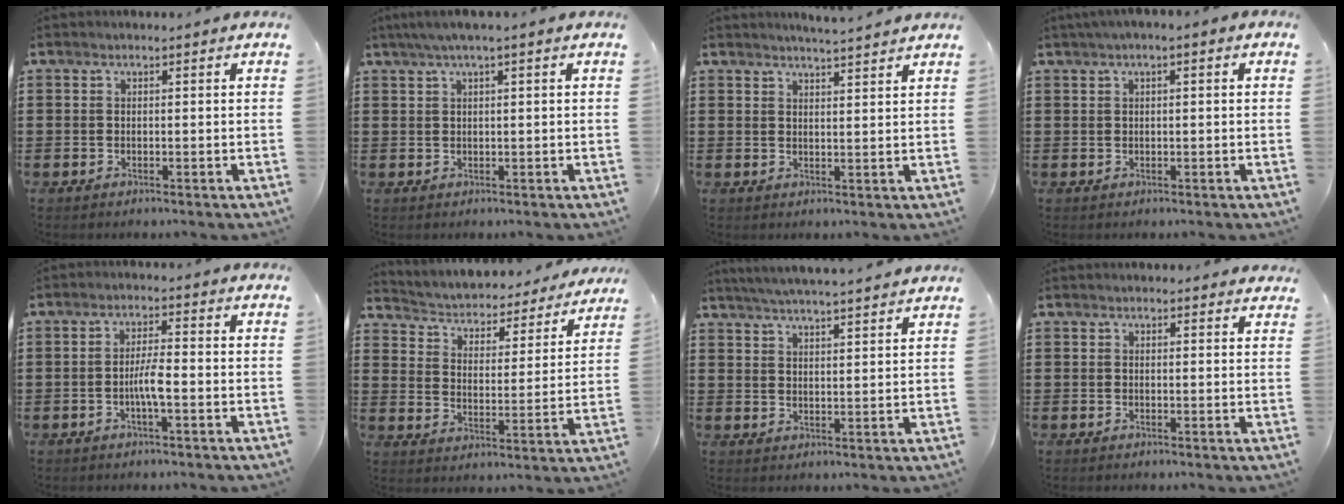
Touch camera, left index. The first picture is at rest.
{"total": 2.0, "force": [0.8, 0.0, 1.8], "torque": [-0.034, 0.001, 0.013]}
{"total": 2.9, "force": [2.8, -0.6, 0.4], "torque": [-0.016, -0.012, 0.051]}
{"total": 1.3, "force": [0.1, 0.1, 1.3], "torque": [-0.023, -0.001, 0.002]}
{"total": 3.8, "force": [-1.2, 0.6, 3.6], "torque": [-0.072, 0.001, -0.026]}
{"total": 2.6, "force": [2.5, 0.7, 0.1], "torque": [-0.023, -0.028, 0.032]}
{"total": 4.4, "force": [4.2, -0.6, 1.1], "torque": [-0.035, -0.021, 0.074]}
{"total": 1.1, "force": [1.0, 0.6, 0.0], "torque": [-0.004, 0.004, 0.019]}